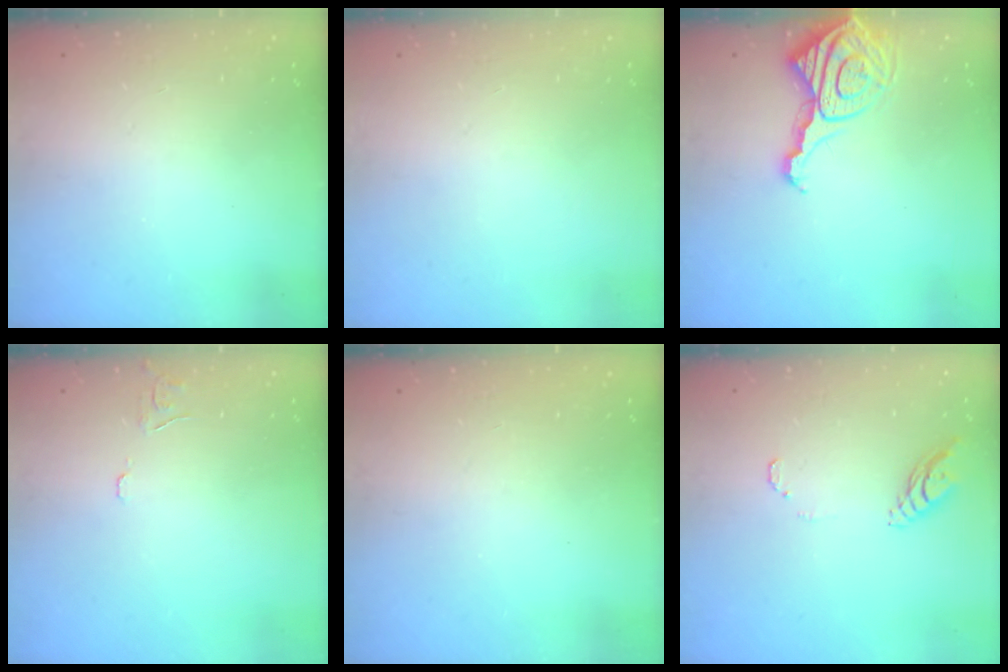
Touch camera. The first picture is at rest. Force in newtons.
{"total": 0.0}
{"total": 11.7, "press": 11.7, "slide": 1.2}
{"total": 5.8, "press": 5.8, "slide": 0.5}
{"total": 0.0}
{"total": 8.1, "press": 8.1, "slide": 0.7}